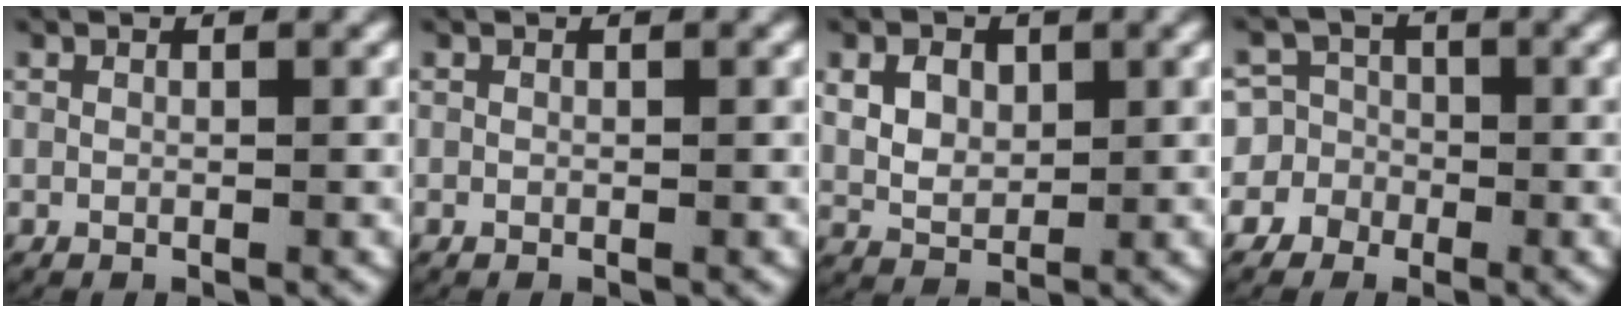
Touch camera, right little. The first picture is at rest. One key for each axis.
{"total": 0.0}
{"total": 4.7, "fx": 0.8, "fy": 3.9, "fz": 2.5, "tx": -0.062, "ty": -0.017, "tz": 0.026}
{"total": 10.8, "fx": -3.2, "fy": 10.2, "fz": 1.5, "tx": -0.067, "ty": -0.036, "tz": -0.062}